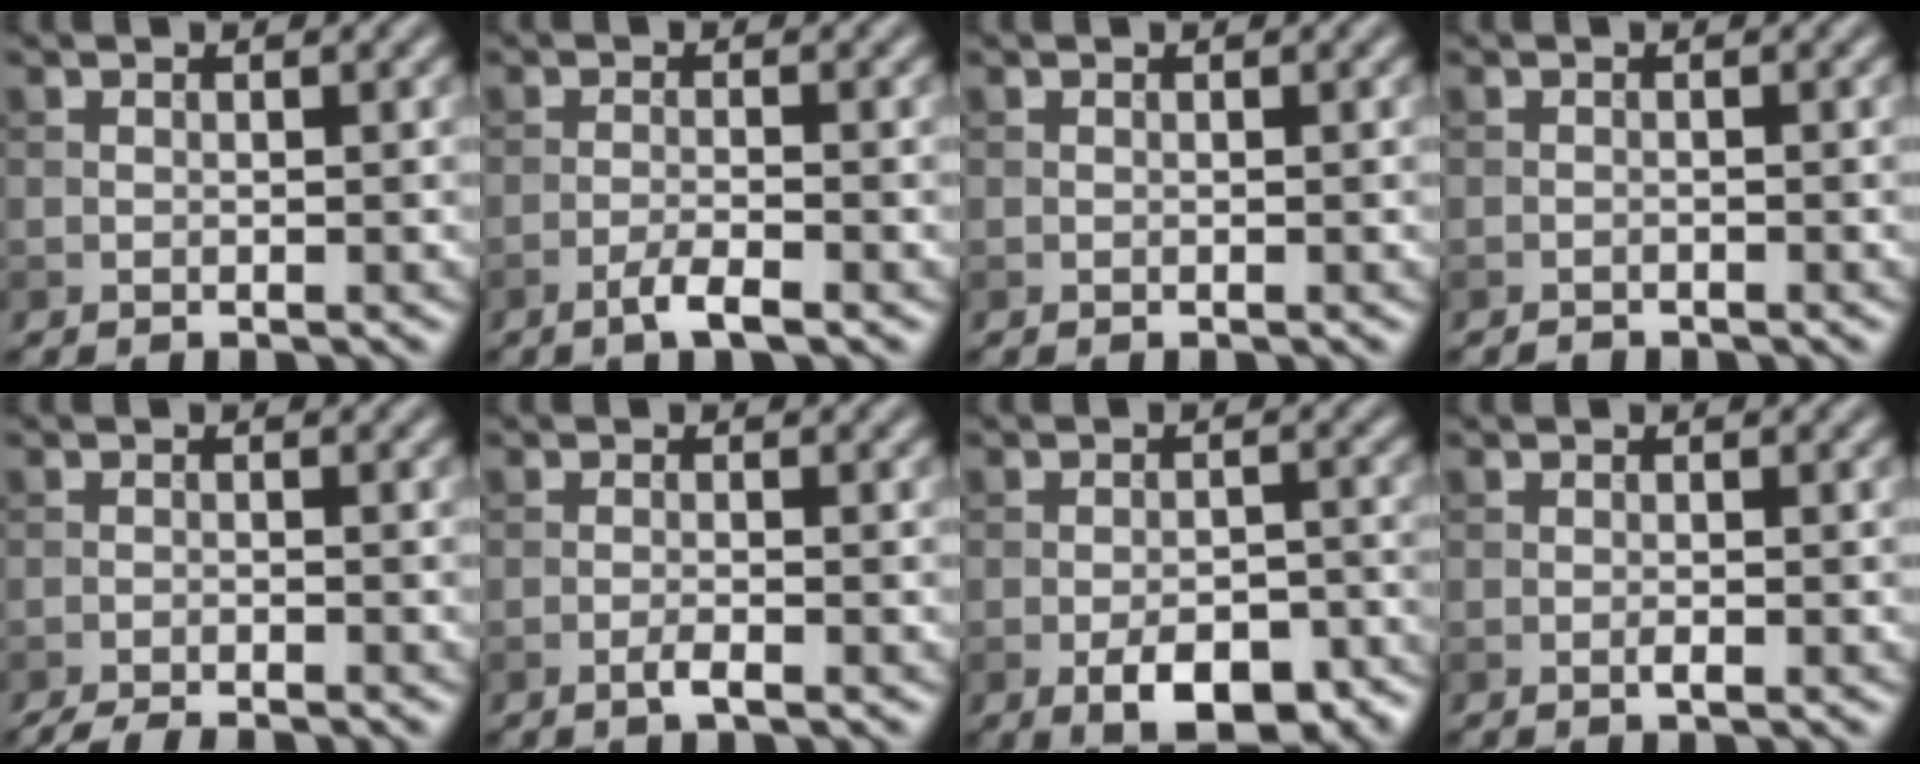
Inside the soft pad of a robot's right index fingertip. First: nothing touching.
{"total": 2.3, "force": [-1.4, 0.4, 1.8], "torque": [-0.032, 0.004, -0.032]}
{"total": 0.0}
{"total": 0.6, "force": [-0.6, 0.1, 0.0], "torque": [0.002, -0.001, -0.012]}
{"total": 3.0, "force": [-2.7, 0.3, 1.3], "torque": [-0.024, -0.004, -0.050]}
{"total": 1.3, "force": [-0.8, 0.2, 1.0], "torque": [-0.018, 0.002, -0.017]}
{"total": 6.6, "force": [-3.6, 3.0, 4.7], "torque": [-0.067, -0.002, -0.049]}
{"total": 0.6, "force": [-0.3, 0.1, 0.6], "torque": [-0.012, -0.001, -0.006]}